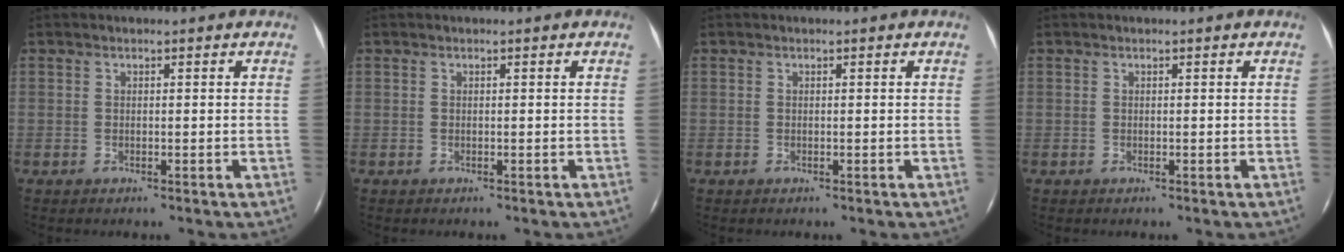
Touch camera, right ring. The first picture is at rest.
{"total": 0.0}
{"total": 0.0}
{"total": 0.0}